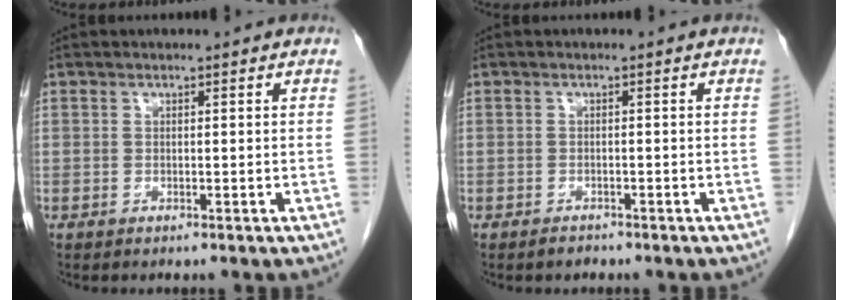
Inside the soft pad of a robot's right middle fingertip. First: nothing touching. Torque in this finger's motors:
{"motor_torque": [0.34, -0.17, 0.04, 0.00]}